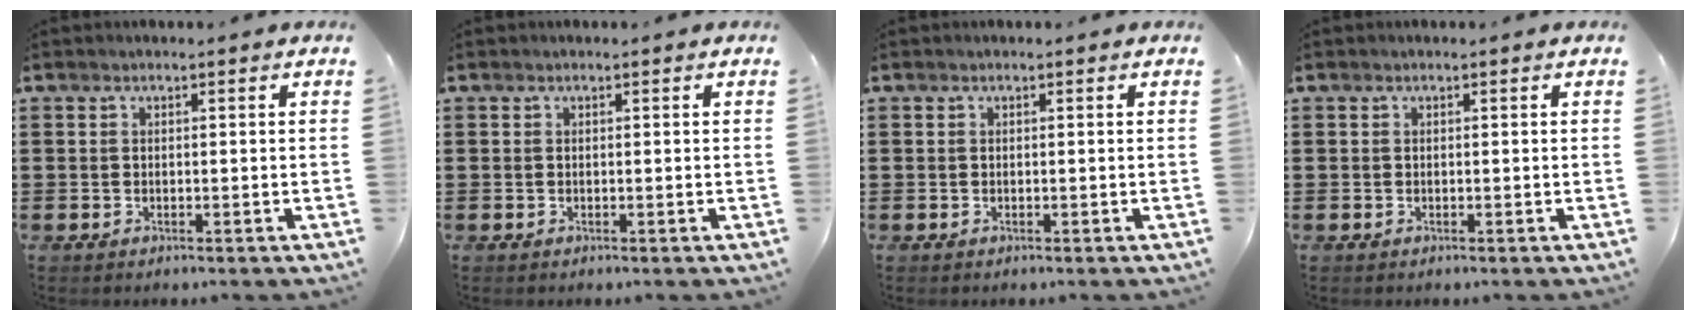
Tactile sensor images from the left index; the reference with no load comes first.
{"total": 0.0}
{"total": 0.0}
{"total": 0.0}